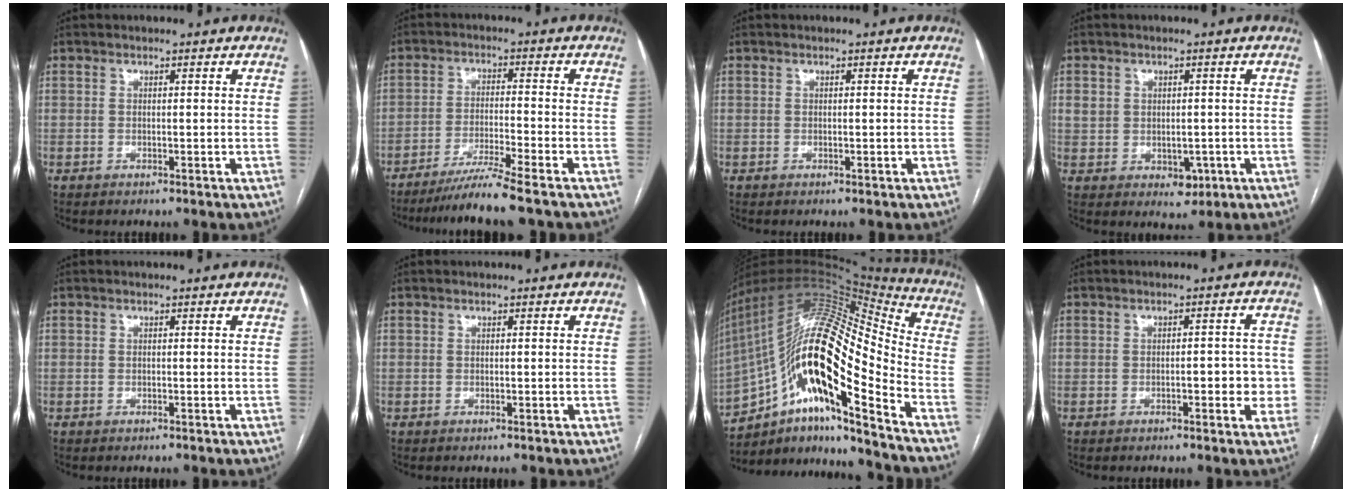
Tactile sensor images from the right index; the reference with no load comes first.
{"total": 7.0, "force": [-5.8, -1.8, 3.6], "torque": [-0.059, -0.028, -0.104]}
{"total": 0.0}
{"total": 5.2, "force": [-0.4, 4.1, 3.2], "torque": [-0.042, 0.007, 0.009]}
{"total": 0.0}
{"total": 0.0}
{"total": 25.5, "force": [-11.9, 5.4, 21.9], "torque": [-0.389, 0.020, -0.203]}
{"total": 4.5, "force": [-1.0, 2.0, 3.9], "torque": [-0.039, 0.015, -0.010]}